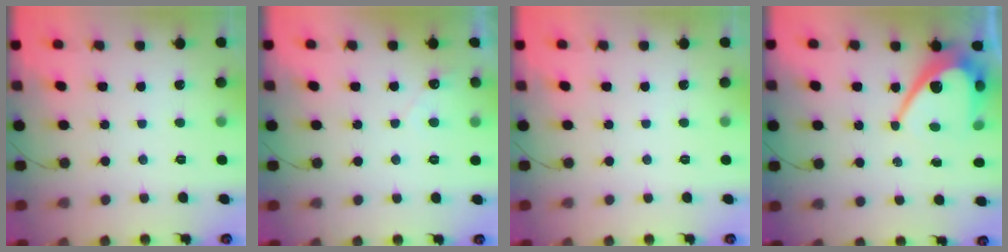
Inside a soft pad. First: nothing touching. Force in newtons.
{"total": 2.9, "press": 2.9, "slide": 0.1}
{"total": 0.0}
{"total": 11.0, "press": 11.0, "slide": 0.8}